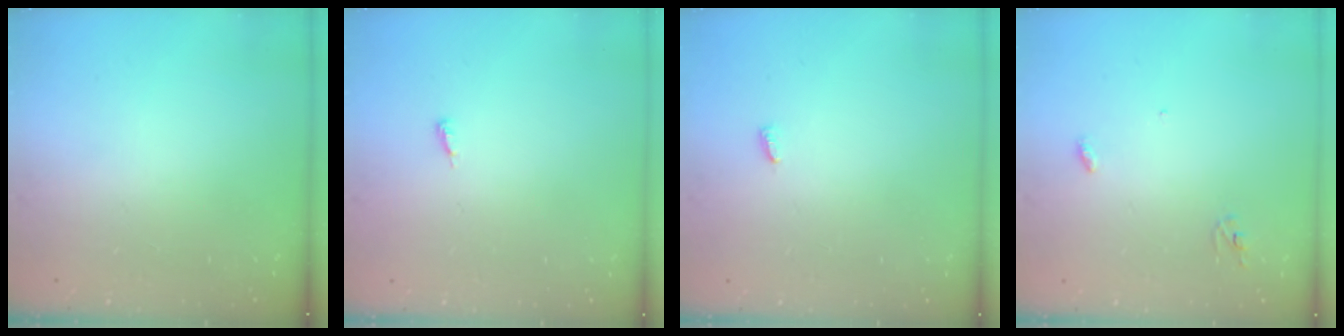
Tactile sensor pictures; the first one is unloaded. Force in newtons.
{"total": 3.5, "press": 3.5, "slide": 0.3}
{"total": 3.5, "press": 3.4, "slide": 0.6}
{"total": 2.9, "press": 2.9, "slide": 0.2}